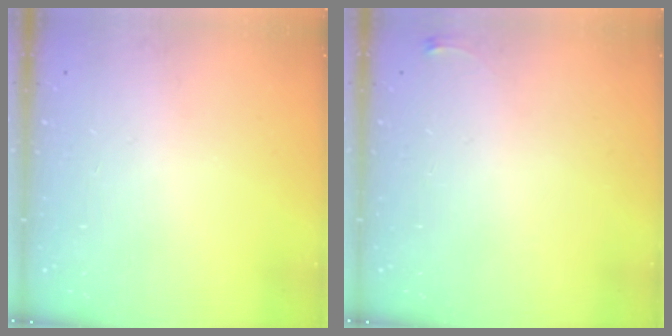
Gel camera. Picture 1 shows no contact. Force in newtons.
{"total": 2.6, "press": 2.6, "slide": 0.6}